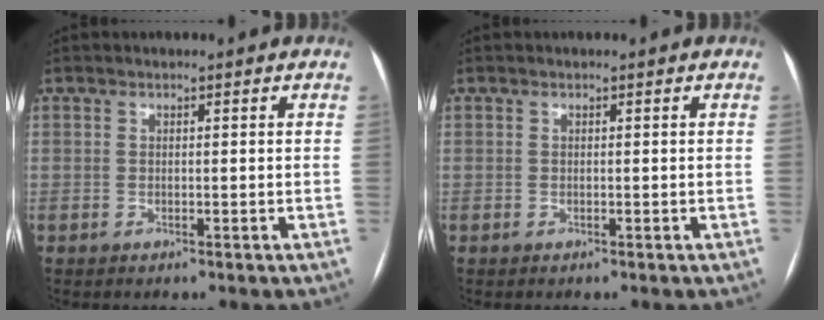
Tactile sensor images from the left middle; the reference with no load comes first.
{"total": 0.0}